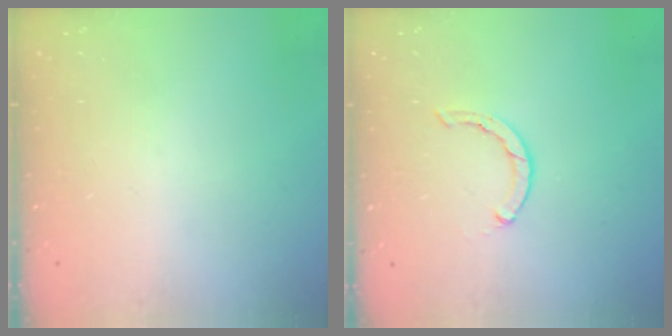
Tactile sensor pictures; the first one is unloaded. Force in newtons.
{"total": 0.7, "press": 0.6, "slide": 0.2}